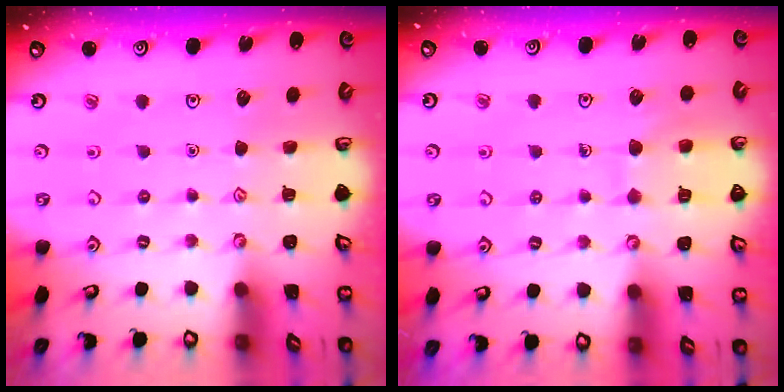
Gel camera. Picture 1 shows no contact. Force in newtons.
{"total": 6.3, "press": 6.3, "slide": 0.6}